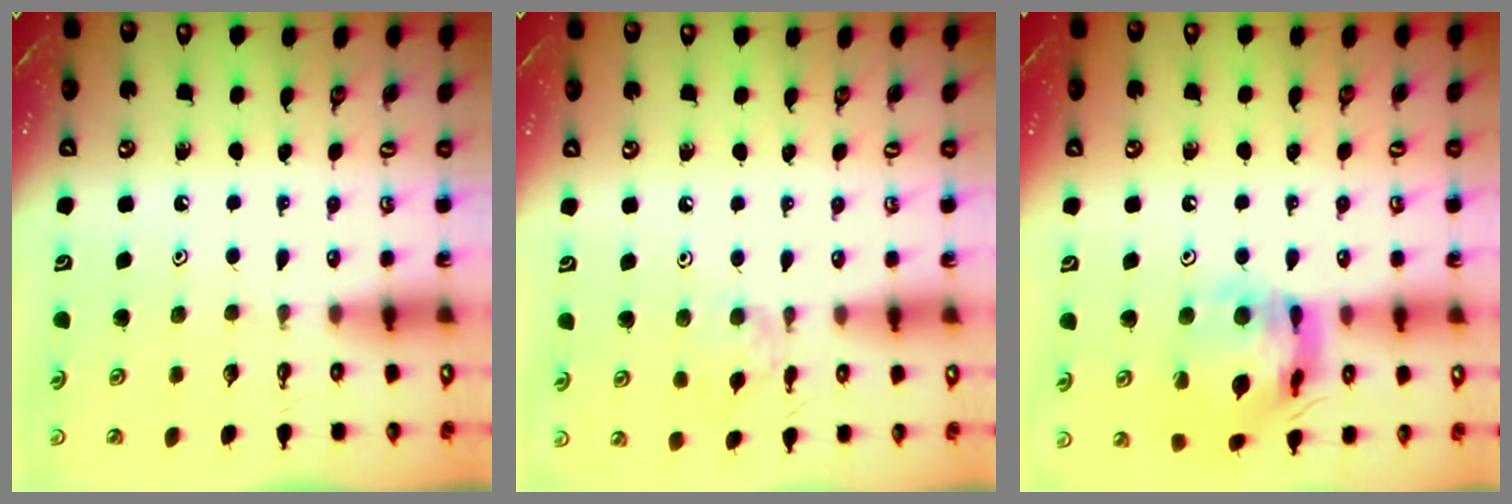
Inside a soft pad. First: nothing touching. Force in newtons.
{"total": 4.5, "press": 4.4, "slide": 0.6}
{"total": 16.1, "press": 16.0, "slide": 1.6}